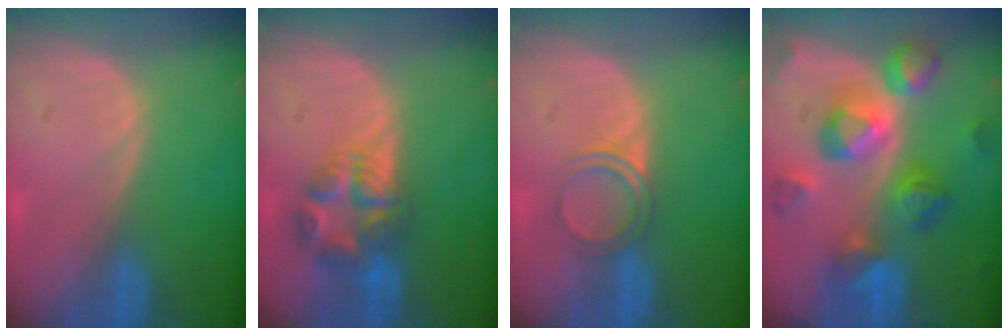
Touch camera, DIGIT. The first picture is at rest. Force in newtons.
{"total": 6.8, "press": 6.5, "slide": 2.1}
{"total": 3.6, "press": 3.3, "slide": 1.2}
{"total": 11.3, "press": 11.2, "slide": 1.0}